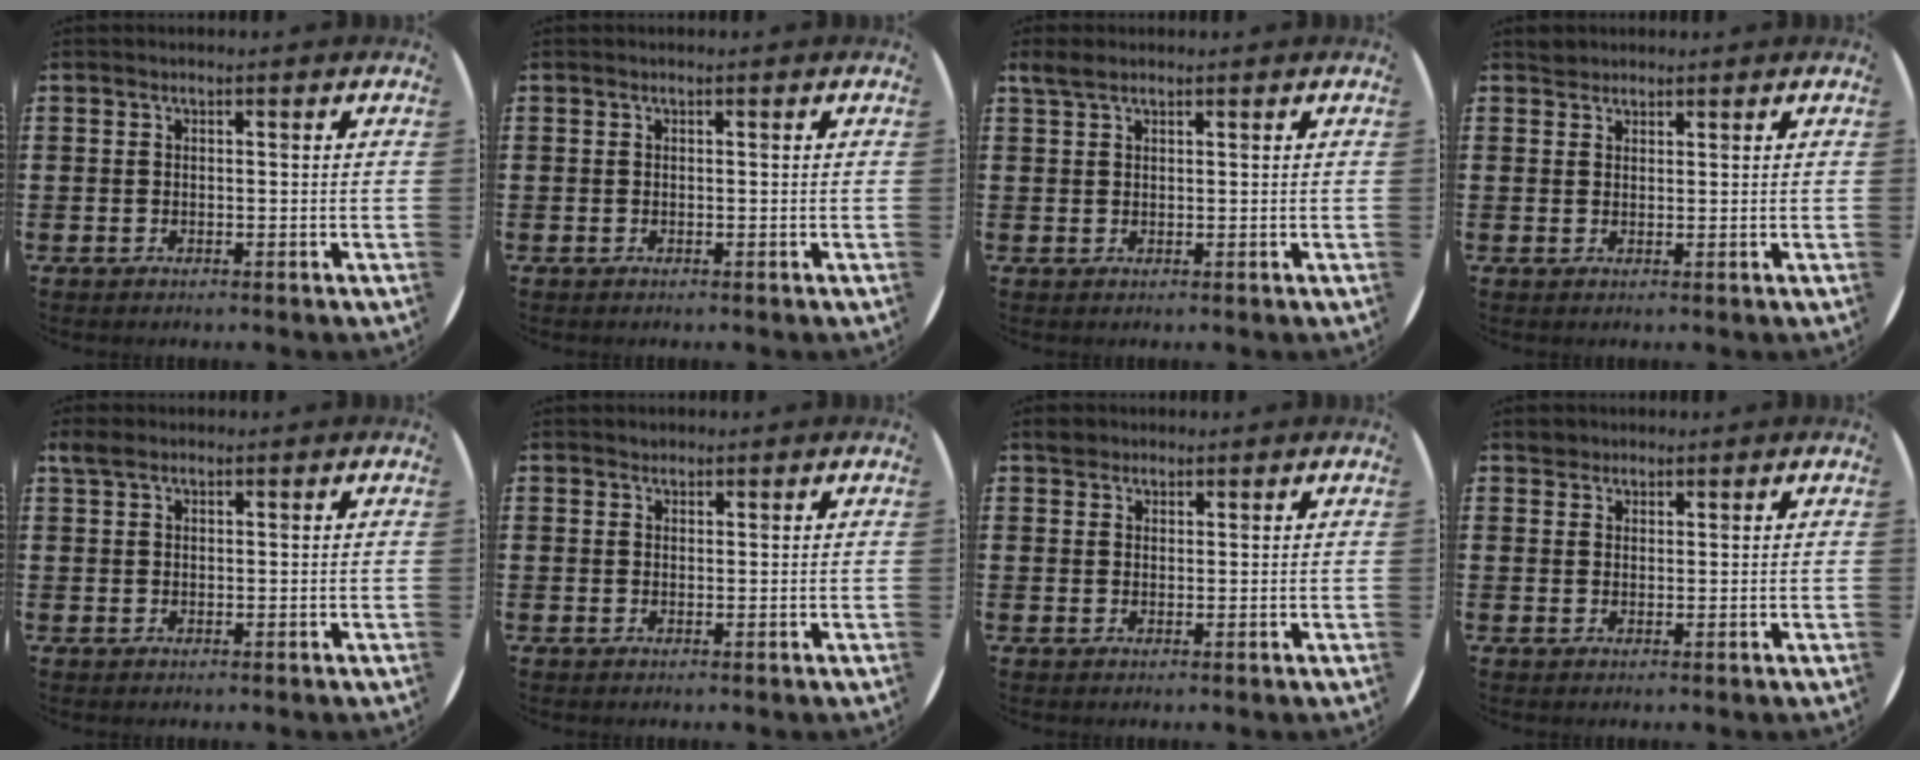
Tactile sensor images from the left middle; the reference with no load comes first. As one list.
[{"total": 0.0}, {"total": 1.9, "force": [1.5, 0.7, 0.9], "torque": [-0.012, 0.002, 0.026]}, {"total": 1.4, "force": [1.3, 0.5, -0.2], "torque": [0.010, 0.000, 0.023]}, {"total": 1.7, "force": [1.2, 0.8, 0.7], "torque": [-0.008, 0.004, 0.020]}, {"total": 0.8, "force": [0.7, 0.3, -0.1], "torque": [0.004, 0.004, 0.014]}, {"total": 1.7, "force": [1.5, 0.8, 0.0], "torque": [0.007, 0.001, 0.027]}, {"total": 1.7, "force": [1.5, 0.7, -0.2], "torque": [0.009, 0.001, 0.029]}]